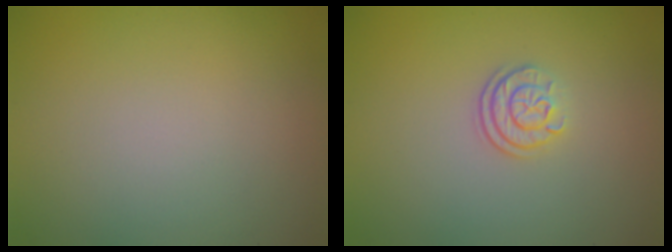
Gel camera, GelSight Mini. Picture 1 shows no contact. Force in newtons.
{"total": 2.4, "press": 1.8, "slide": 1.5}